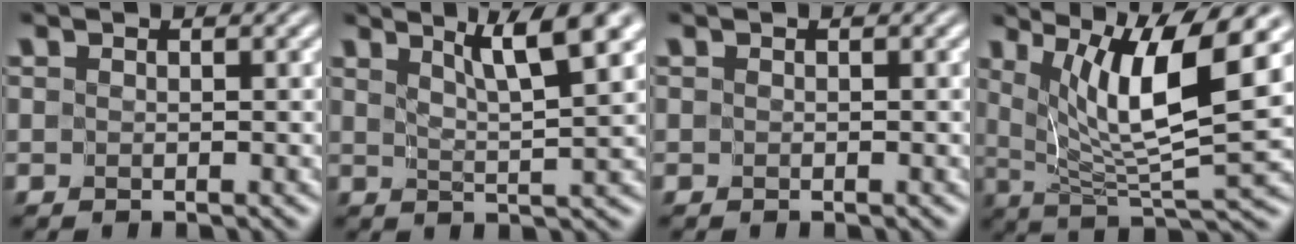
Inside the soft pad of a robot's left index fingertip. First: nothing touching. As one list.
[{"total": 5.5, "force": [3.5, 0.6, 4.2], "torque": [-0.053, 0.011, 0.059]}, {"total": 0.0}, {"total": 9.5, "force": [3.9, 1.7, 8.4], "torque": [-0.142, -0.004, 0.078]}]